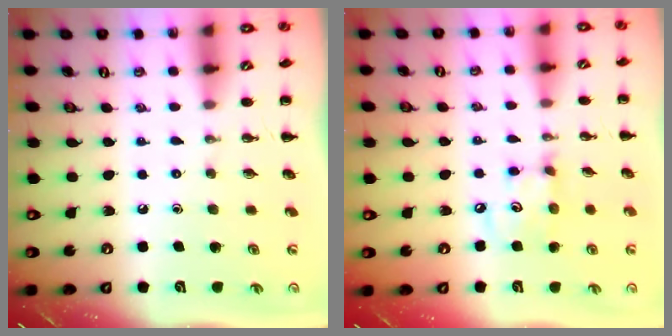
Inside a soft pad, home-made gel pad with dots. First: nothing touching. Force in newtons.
{"total": 5.7, "press": 5.7, "slide": 0.5}